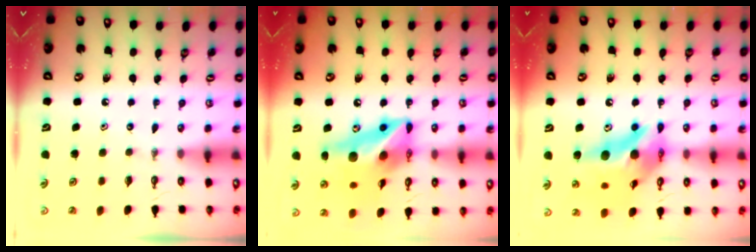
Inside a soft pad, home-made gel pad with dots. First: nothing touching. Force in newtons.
{"total": 17.6, "press": 17.4, "slide": 2.9}
{"total": 18.3, "press": 18.0, "slide": 3.5}